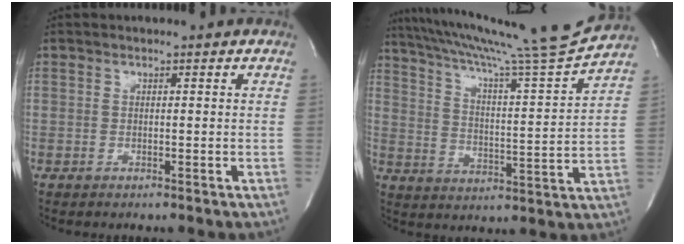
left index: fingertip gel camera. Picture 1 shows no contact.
{"total": 18.1, "force": [16.7, -2.7, 6.5], "torque": [-0.115, -0.048, 0.248]}